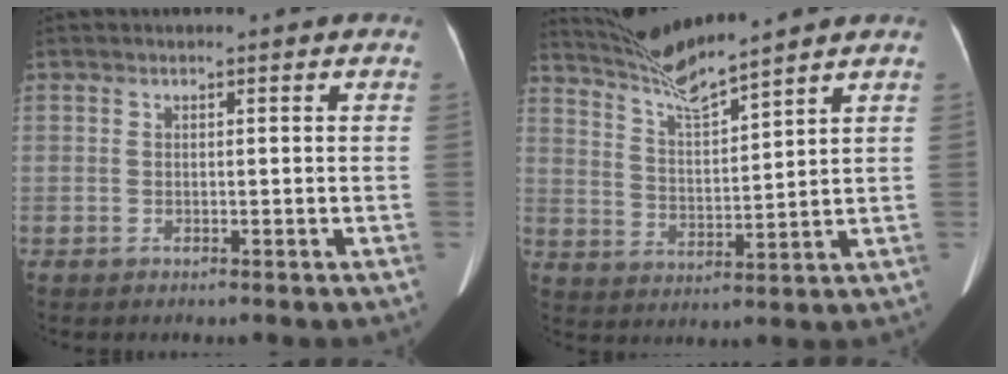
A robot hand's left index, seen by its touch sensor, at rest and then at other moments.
{"total": 8.4, "force": [7.8, -1.6, 2.7], "torque": [-0.064, -0.006, 0.156]}